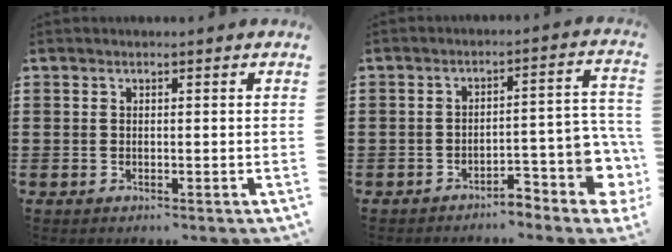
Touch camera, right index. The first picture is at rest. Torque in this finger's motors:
{"motor_torque": [1.00, 0.01, 0.23, 0.04]}